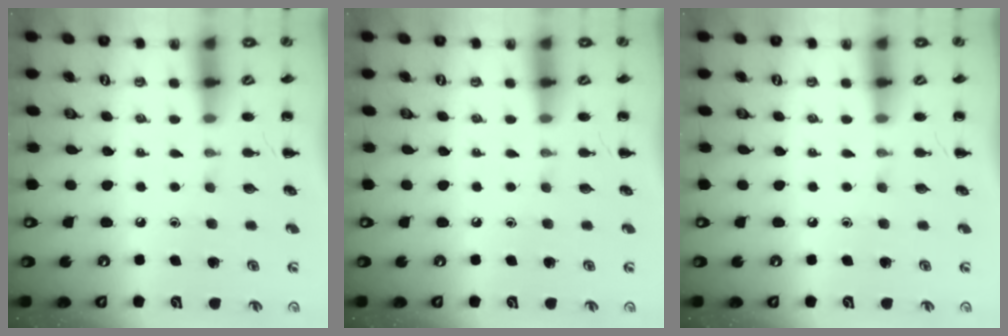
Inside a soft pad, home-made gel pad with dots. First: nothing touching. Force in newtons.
{"total": 0.0}
{"total": 0.0}